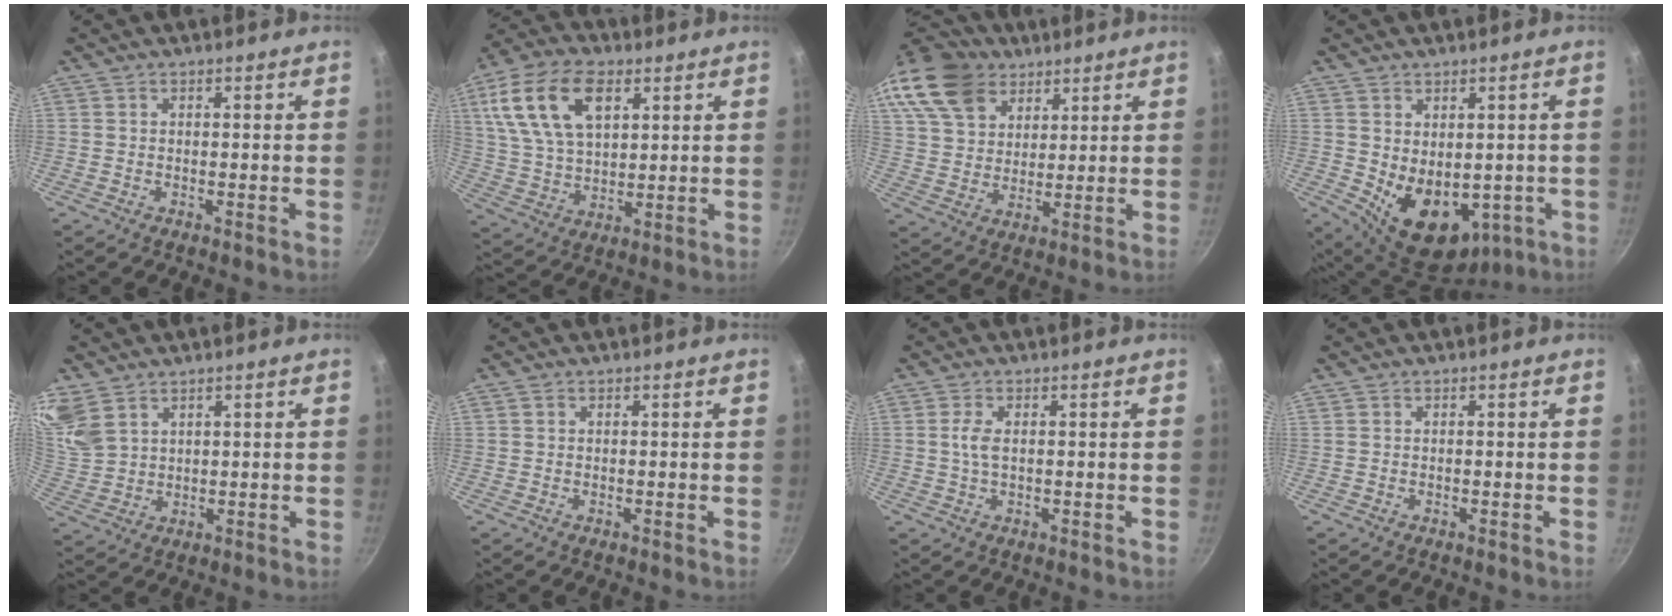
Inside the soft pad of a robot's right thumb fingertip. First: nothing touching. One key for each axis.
{"total": 17.4, "fx": 6.5, "fy": 10.3, "fz": 12.5, "tx": -0.226, "ty": -0.008, "tz": 0.124}
{"total": 18.4, "fx": 12.1, "fy": 12.1, "fz": 6.9, "tx": -0.134, "ty": -0.014, "tz": 0.230}
{"total": 13.3, "fx": -1.5, "fy": 9.3, "fz": 9.4, "tx": -0.115, "ty": -0.017, "tz": 0.011}
{"total": 8.9, "fx": 6.0, "fy": 5.4, "fz": 3.8, "tx": -0.068, "ty": -0.015, "tz": 0.134}
{"total": 0.5, "fx": 0.2, "fy": 0.4, "fz": 0.2, "tx": -0.003, "ty": 0.001, "tz": 0.002}
{"total": 2.7, "fx": 0.4, "fy": 1.3, "fz": 2.4, "tx": -0.052, "ty": 0.002, "tz": 0.008}
{"total": 0.0}